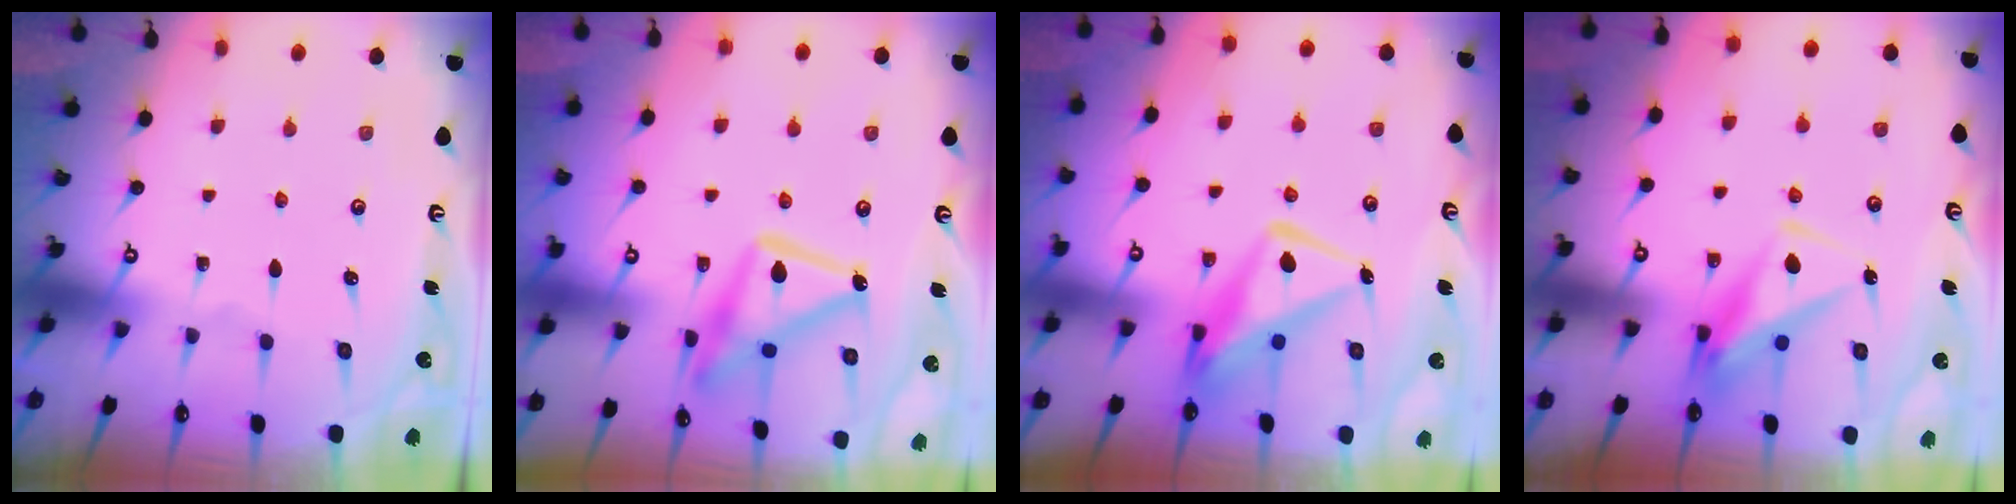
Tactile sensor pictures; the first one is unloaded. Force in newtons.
{"total": 16.6, "press": 16.6, "slide": 0.8}
{"total": 11.1, "press": 11.1, "slide": 1.0}
{"total": 7.5, "press": 7.4, "slide": 1.5}